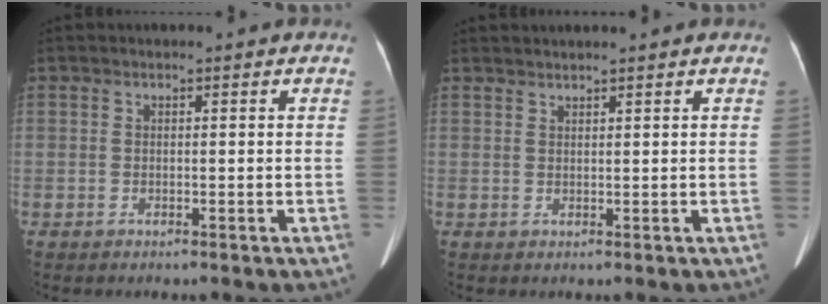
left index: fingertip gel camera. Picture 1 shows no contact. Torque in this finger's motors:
{"motor_torque": [-0.67, 0.12, -0.19, -0.01]}